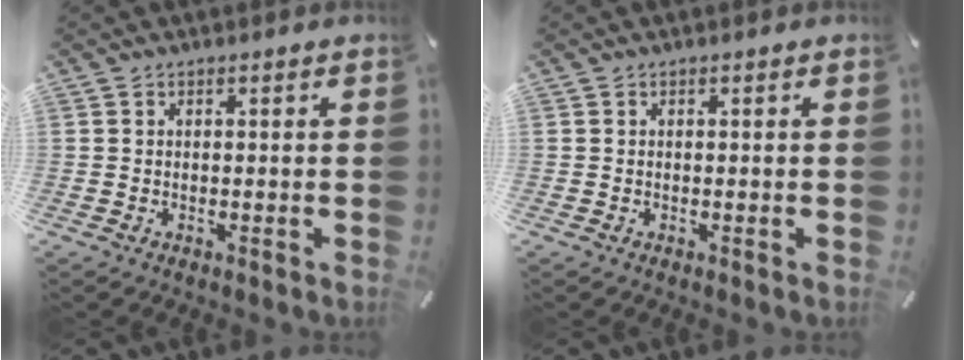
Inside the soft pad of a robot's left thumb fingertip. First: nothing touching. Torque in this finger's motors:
{"motor_torque": [-0.02, 0.01, -0.02, 0.01, 0.00]}